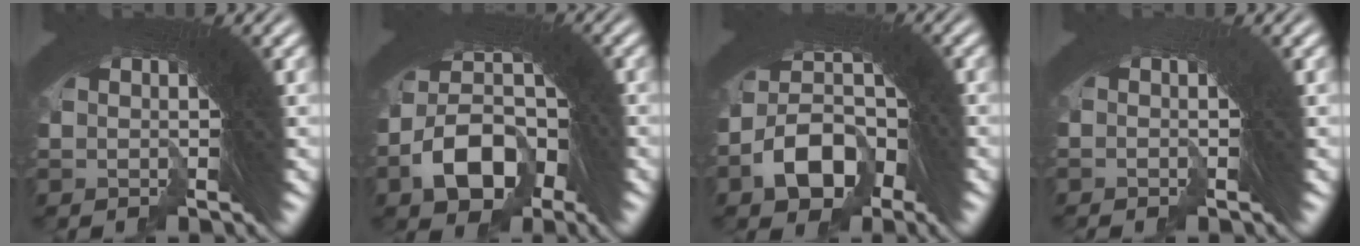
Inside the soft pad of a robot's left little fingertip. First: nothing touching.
{"total": 8.2, "force": [-3.2, 5.9, 4.7], "torque": [-0.078, -0.015, -0.061]}
{"total": 7.3, "force": [-3.2, 5.3, 3.8], "torque": [-0.069, -0.014, -0.061]}
{"total": 2.8, "force": [-1.7, -1.3, -1.8], "torque": [0.026, -0.010, -0.024]}